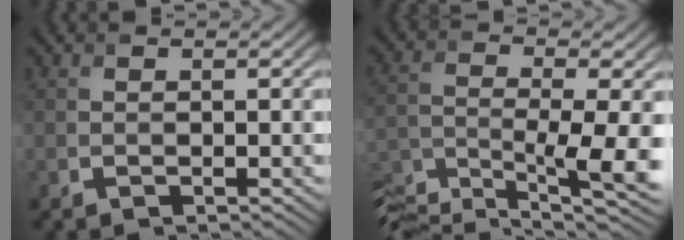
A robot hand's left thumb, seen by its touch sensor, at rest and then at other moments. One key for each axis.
{"total": 10.7, "fx": -5.1, "fy": 3.8, "fz": 8.6, "tx": -0.178, "ty": -0.029, "tz": -0.084}